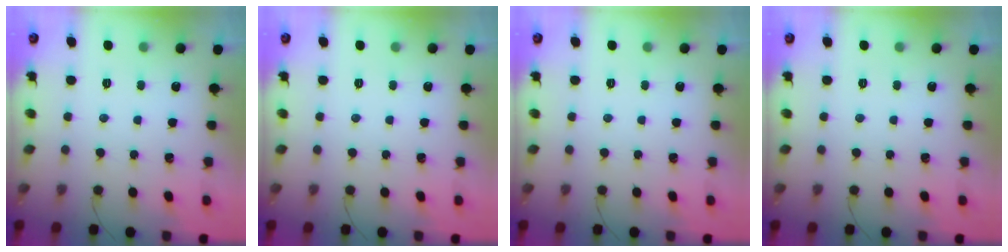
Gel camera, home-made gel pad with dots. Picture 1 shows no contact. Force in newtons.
{"total": 0.0}
{"total": 0.0}
{"total": 0.0}